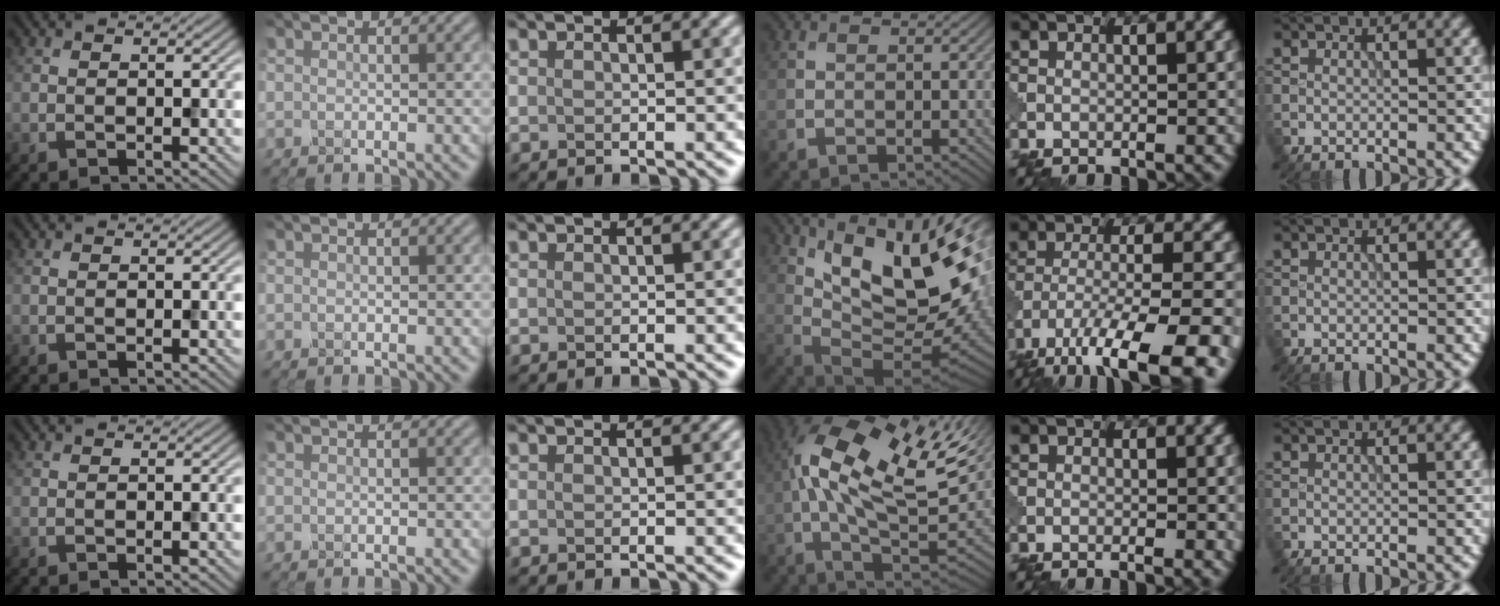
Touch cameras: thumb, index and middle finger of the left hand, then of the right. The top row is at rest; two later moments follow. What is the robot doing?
{"motion": "shake", "object": "salt shaker"}